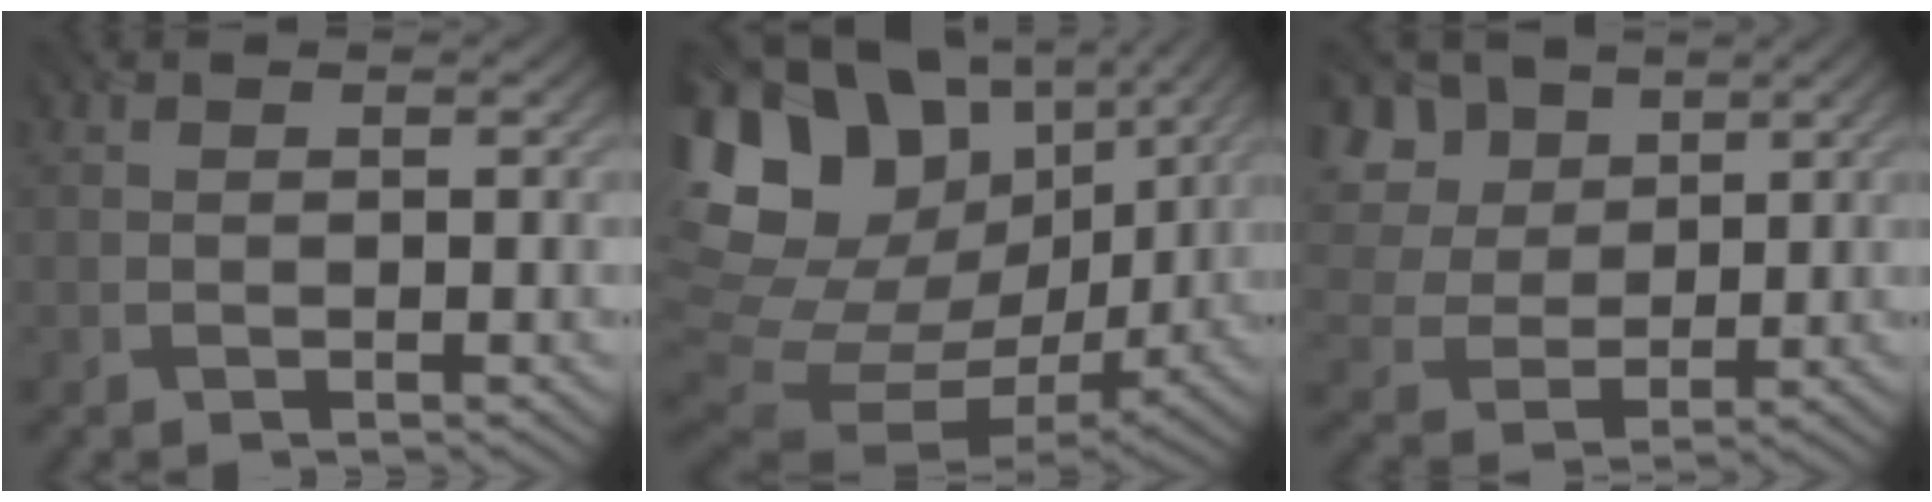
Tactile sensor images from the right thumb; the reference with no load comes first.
{"total": 19.4, "force": [6.5, 14.0, 11.7], "torque": [-0.272, 0.020, 0.139]}
{"total": 10.6, "force": [5.8, 7.2, 5.2], "torque": [-0.177, 0.017, 0.117]}